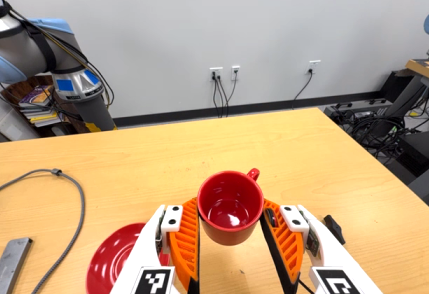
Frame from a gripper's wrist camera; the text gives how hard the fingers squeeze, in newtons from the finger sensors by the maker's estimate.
{"total": 5.5, "left": 5.6, "right": 5.4}